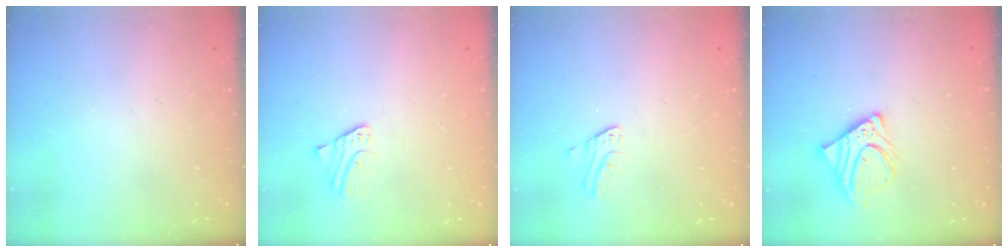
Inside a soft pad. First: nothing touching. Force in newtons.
{"total": 1.7, "press": 1.7, "slide": 0.1}
{"total": 2.6, "press": 2.6, "slide": 0.3}
{"total": 9.2, "press": 9.2, "slide": 0.8}